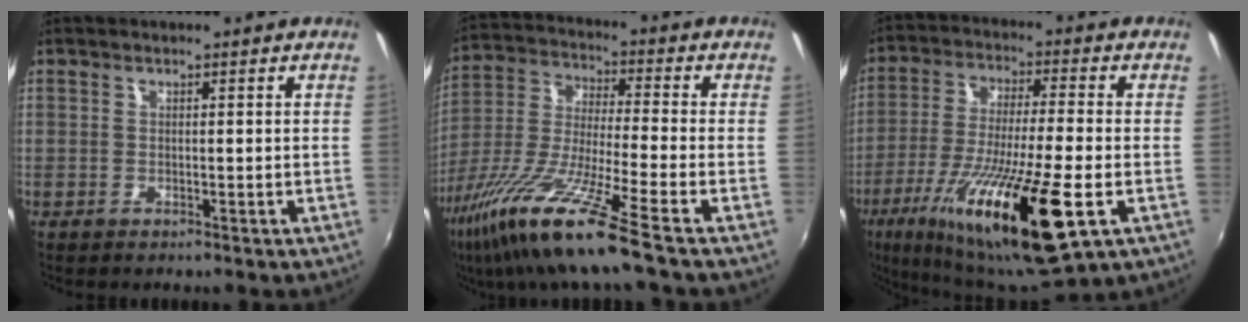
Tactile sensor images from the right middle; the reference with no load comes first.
{"total": 16.8, "force": [-11.5, -0.1, 12.3], "torque": [-0.255, -0.039, -0.216]}
{"total": 23.2, "force": [-10.4, 4.5, 20.2], "torque": [-0.377, -0.062, -0.180]}